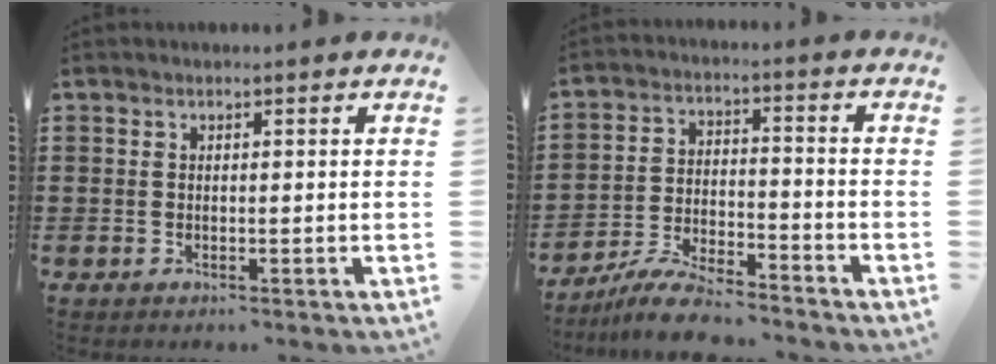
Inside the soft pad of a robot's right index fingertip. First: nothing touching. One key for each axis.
{"total": 7.0, "fx": -6.6, "fy": 0.5, "fz": 2.3, "tx": -0.052, "ty": 0.005, "tz": -0.127}